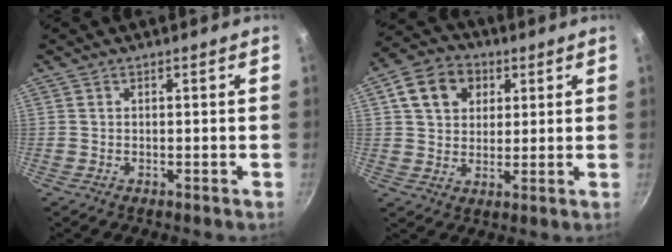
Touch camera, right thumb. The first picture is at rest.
{"total": 10.3, "force": [3.7, 8.0, 5.3], "torque": [-0.068, 0.005, 0.052]}